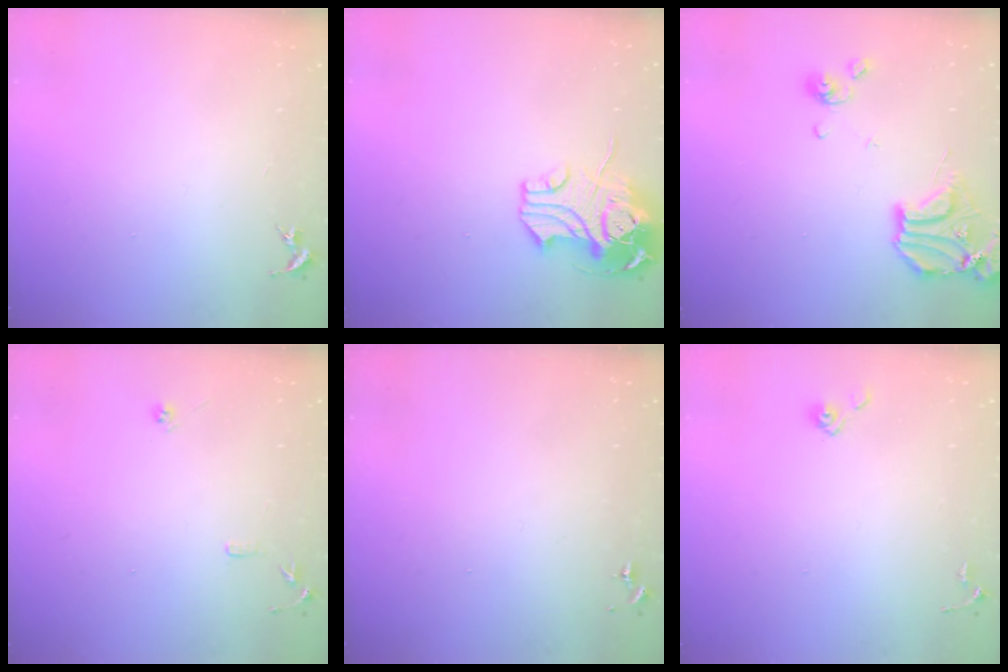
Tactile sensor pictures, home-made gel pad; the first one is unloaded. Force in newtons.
{"total": 12.8, "press": 12.6, "slide": 2.3}
{"total": 14.9, "press": 14.7, "slide": 2.2}
{"total": 7.9, "press": 7.9, "slide": 0.8}
{"total": 0.0}
{"total": 3.3, "press": 3.3, "slide": 0.4}